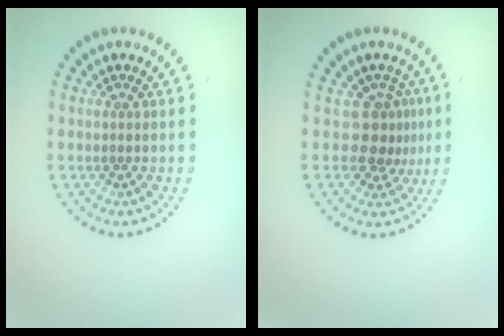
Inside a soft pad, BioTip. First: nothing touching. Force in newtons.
{"total": 2.8, "press": 2.0, "slide": 1.9}